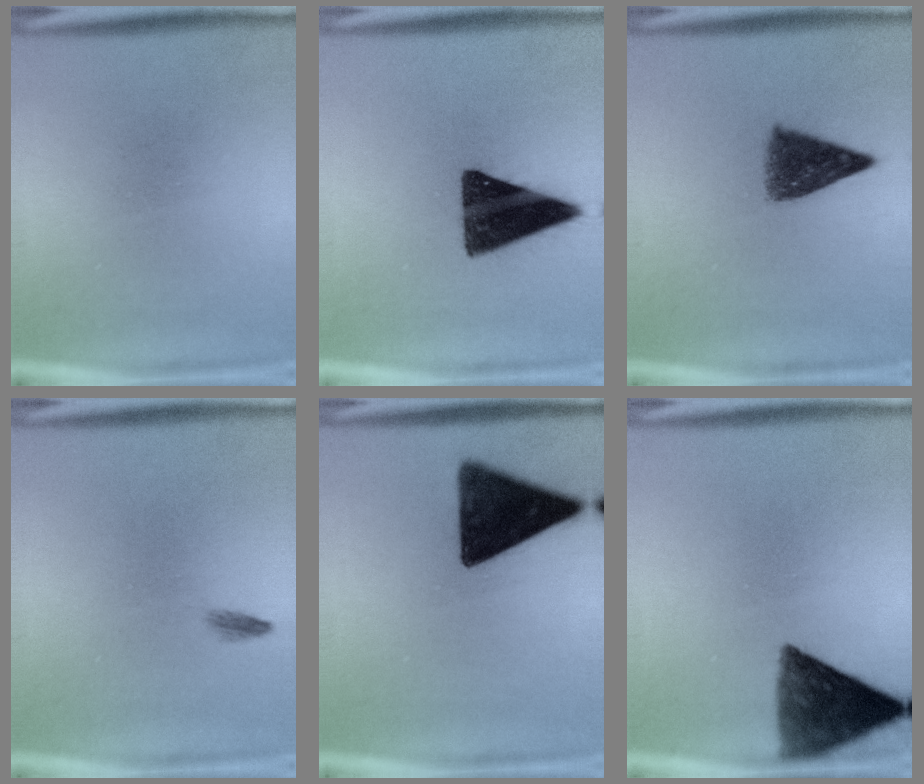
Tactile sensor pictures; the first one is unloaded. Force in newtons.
{"total": 14.7}
{"total": 7.3}
{"total": 0.7}
{"total": 15.0}
{"total": 10.7}